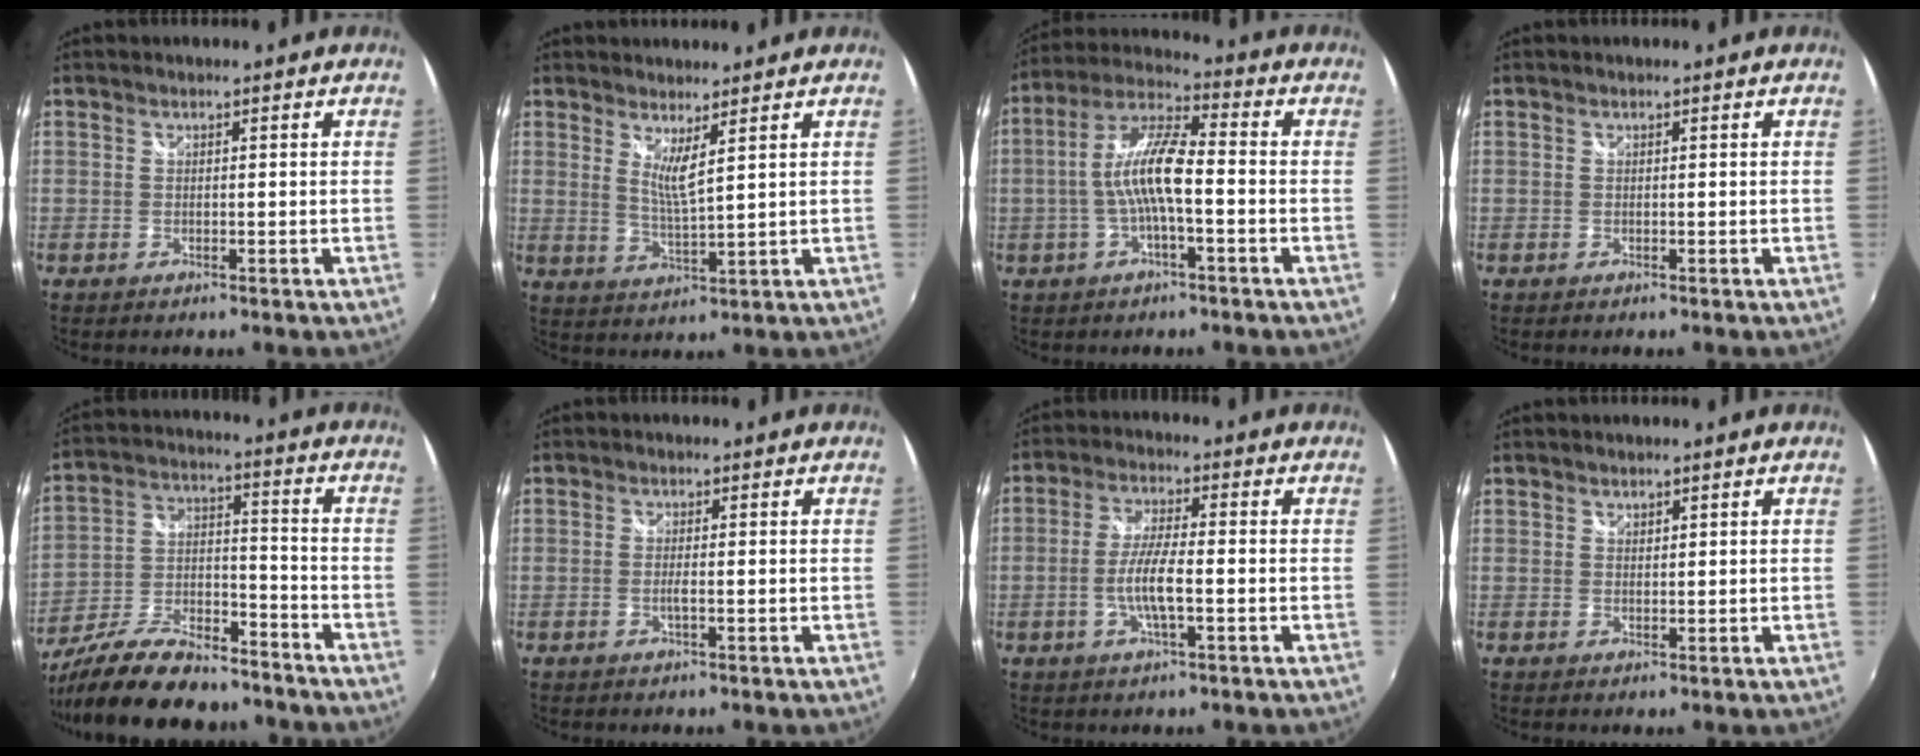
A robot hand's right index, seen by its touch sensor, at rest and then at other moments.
{"total": 4.3, "force": [2.7, 0.0, 3.3], "torque": [-0.060, -0.013, 0.043]}
{"total": 10.3, "force": [-1.8, 2.1, 9.9], "torque": [-0.205, 0.013, -0.035]}
{"total": 0.0}
{"total": 20.0, "force": [-15.8, 6.8, 10.2], "torque": [-0.203, -0.012, -0.257]}
{"total": 1.3, "force": [-0.5, -0.2, 1.2], "torque": [-0.022, -0.001, -0.010]}
{"total": 6.5, "force": [-1.8, 0.9, 6.2], "torque": [-0.125, -0.002, -0.035]}
{"total": 0.9, "force": [0.8, 0.3, 0.0], "torque": [0.000, 0.001, 0.014]}